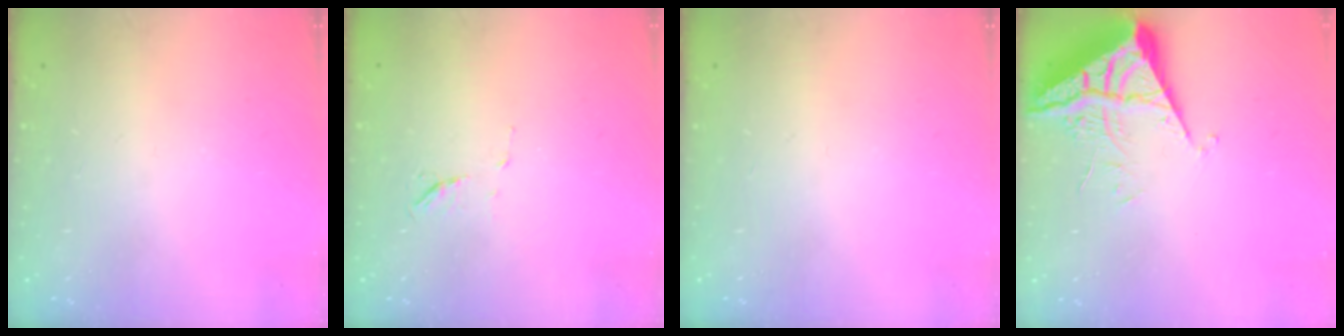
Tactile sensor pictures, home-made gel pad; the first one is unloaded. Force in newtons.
{"total": 4.9, "press": 4.8, "slide": 1.3}
{"total": 0.0}
{"total": 6.6, "press": 6.6, "slide": 0.6}